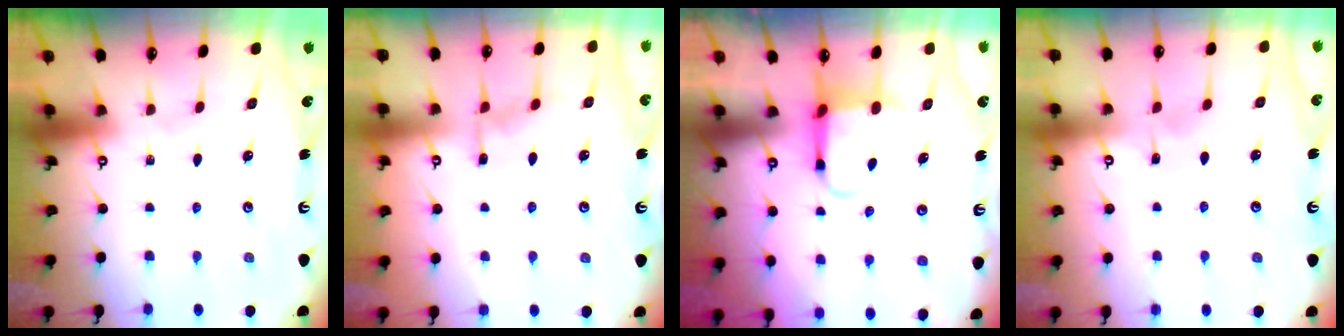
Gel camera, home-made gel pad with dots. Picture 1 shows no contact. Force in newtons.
{"total": 6.6, "press": 6.6, "slide": 0.7}
{"total": 4.5, "press": 4.5, "slide": 0.5}
{"total": 4.0, "press": 4.0, "slide": 0.5}